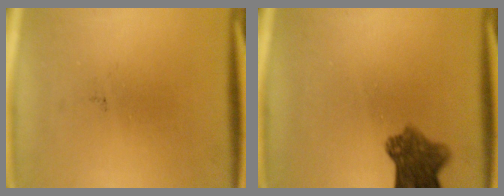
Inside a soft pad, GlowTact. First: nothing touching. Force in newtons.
{"total": 7.3}